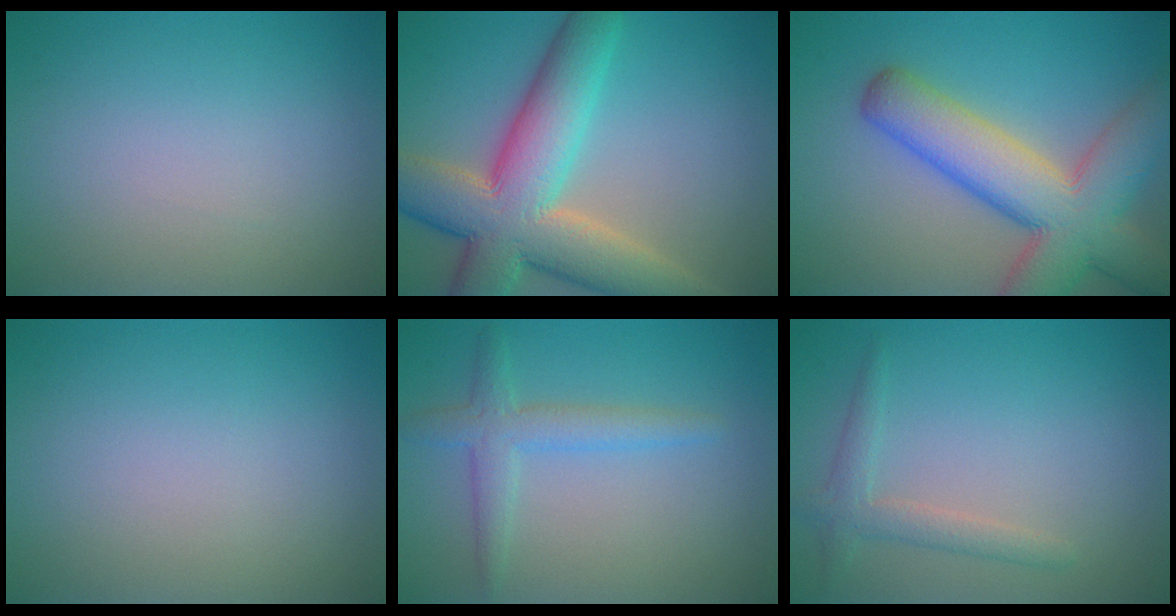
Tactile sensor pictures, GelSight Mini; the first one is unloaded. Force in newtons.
{"total": 11.5, "press": 11.4, "slide": 0.9}
{"total": 10.4, "press": 10.3, "slide": 0.7}
{"total": 0.0}
{"total": 2.8, "press": 2.8, "slide": 0.1}
{"total": 2.2, "press": 2.2, "slide": 0.1}